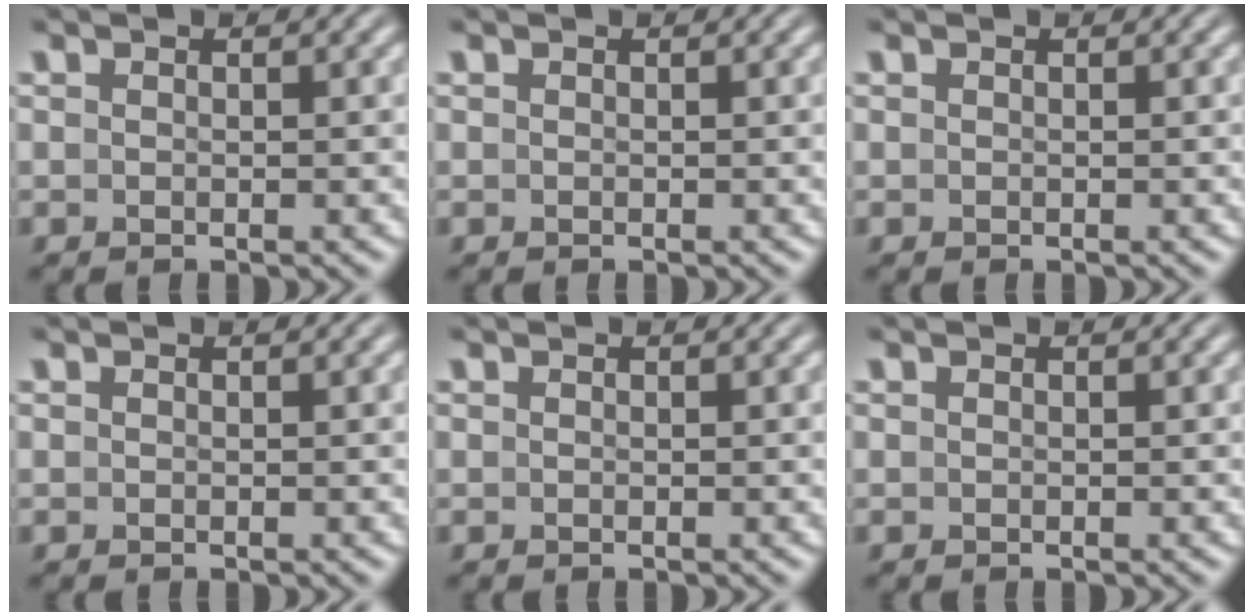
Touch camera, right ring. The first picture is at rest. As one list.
[{"total": 0.0}, {"total": 0.0}, {"total": 0.0}, {"total": 0.0}, {"total": 0.0}]